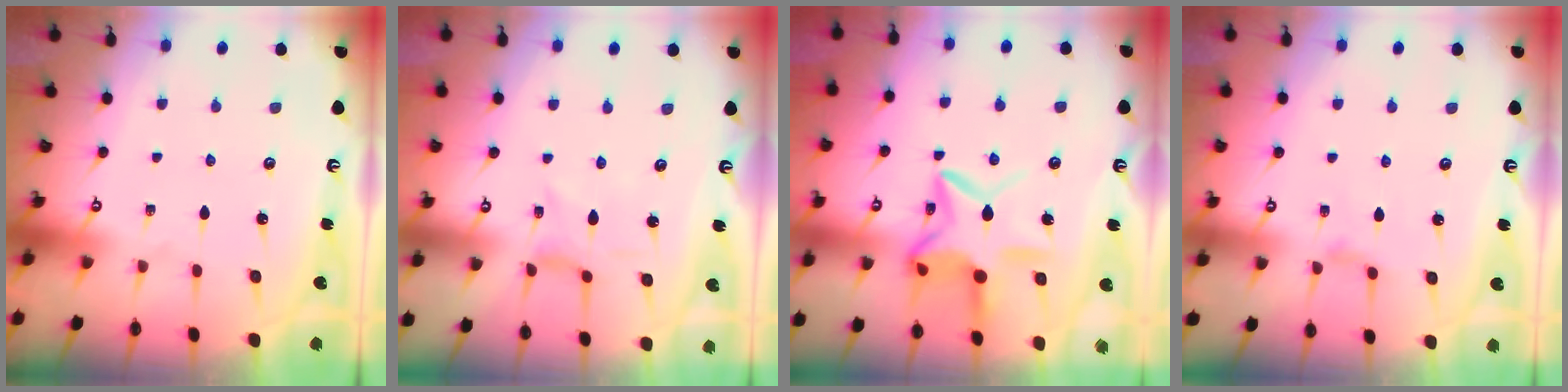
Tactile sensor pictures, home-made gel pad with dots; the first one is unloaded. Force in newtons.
{"total": 0.0}
{"total": 13.3, "press": 13.3, "slide": 1.1}
{"total": 1.5, "press": 1.5, "slide": 0.3}